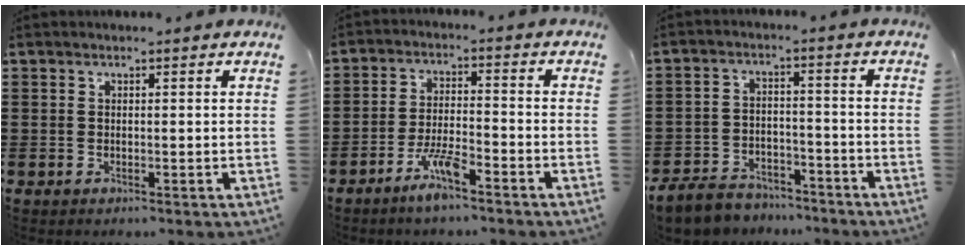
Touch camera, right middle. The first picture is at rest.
{"total": 5.7, "force": [-4.2, 1.0, 3.7], "torque": [-0.080, 0.002, -0.082]}
{"total": 5.6, "force": [-5.3, 1.4, 0.8], "torque": [-0.026, 0.004, -0.106]}